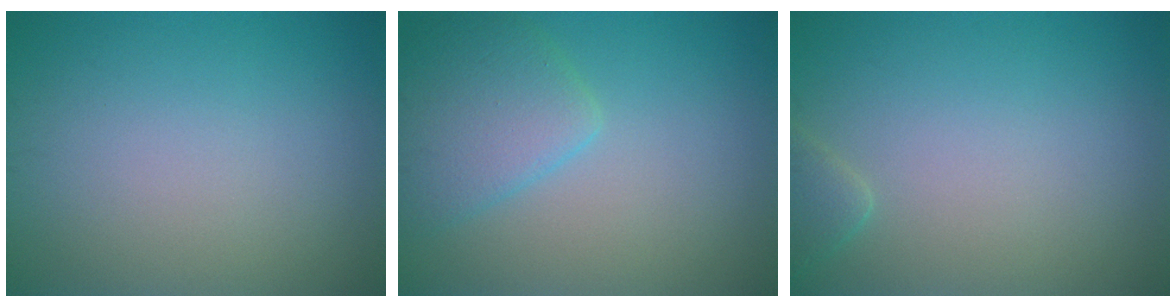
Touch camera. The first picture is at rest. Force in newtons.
{"total": 4.0, "press": 4.0, "slide": 0.2}
{"total": 1.4, "press": 1.4, "slide": 0.2}